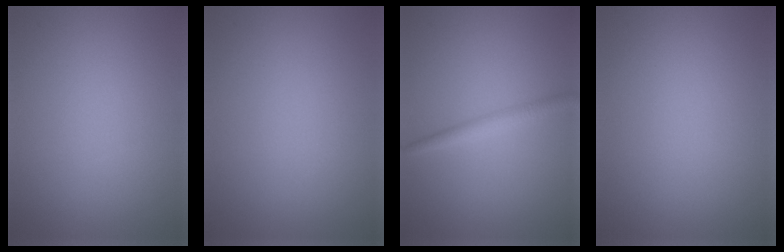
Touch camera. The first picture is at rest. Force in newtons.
{"total": 0.0}
{"total": 1.9, "press": 1.9, "slide": 0.0}
{"total": 0.0}